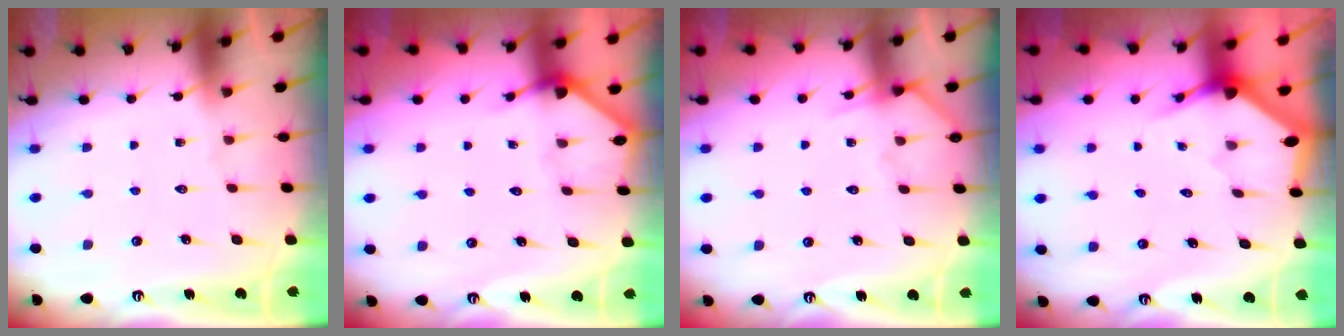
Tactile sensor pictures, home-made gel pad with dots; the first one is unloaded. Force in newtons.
{"total": 2.7, "press": 2.7, "slide": 0.1}
{"total": 6.9, "press": 6.8, "slide": 0.8}
{"total": 2.9, "press": 2.9, "slide": 0.1}